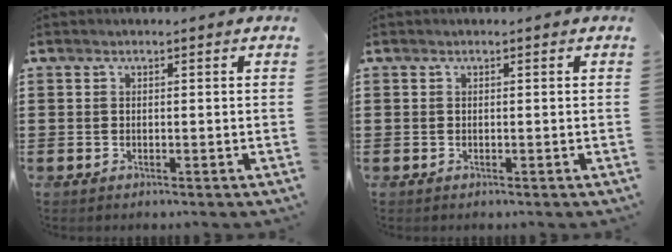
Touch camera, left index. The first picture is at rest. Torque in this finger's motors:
{"motor_torque": [0.00, 0.00, 0.00, 0.00]}